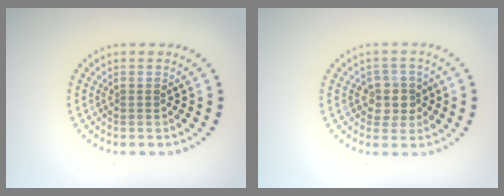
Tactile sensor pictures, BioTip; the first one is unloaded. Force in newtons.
{"total": 2.6, "press": 2.3, "slide": 1.1}